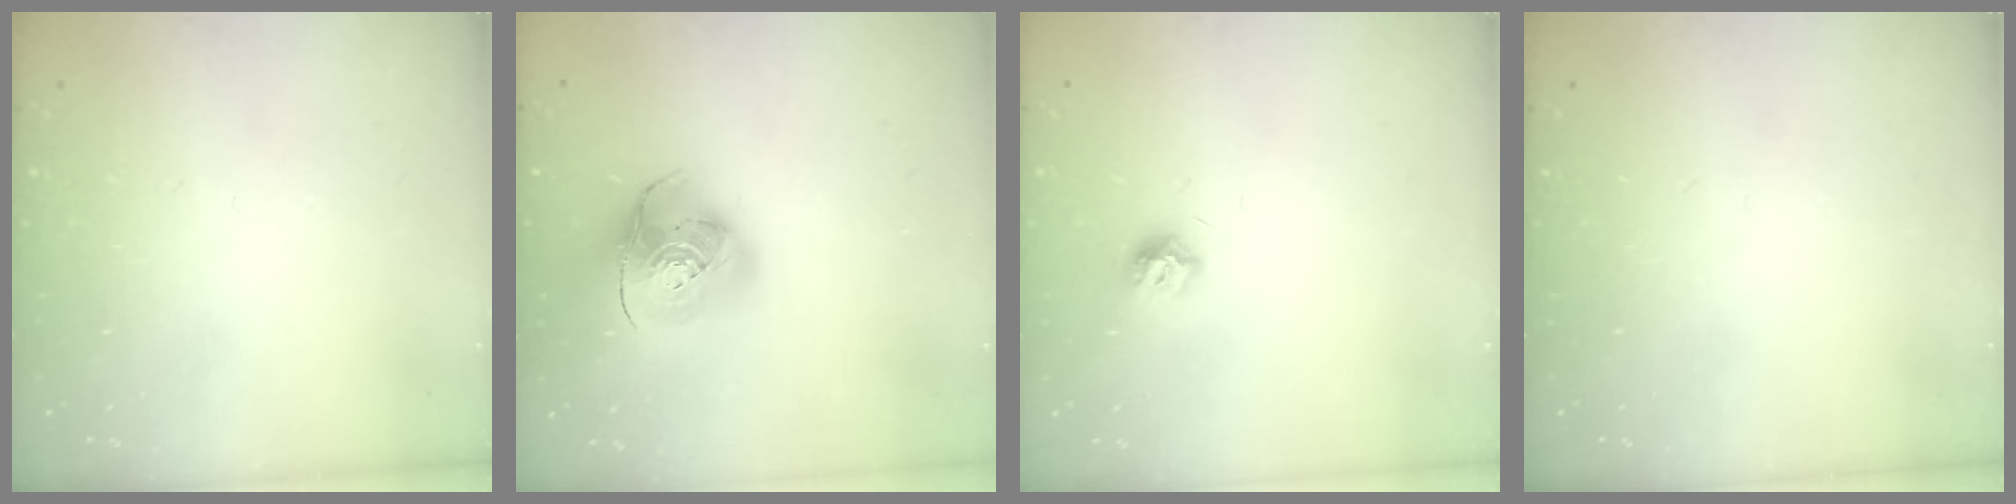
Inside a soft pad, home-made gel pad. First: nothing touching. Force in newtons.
{"total": 14.0, "press": 13.9, "slide": 1.8}
{"total": 7.4, "press": 7.4, "slide": 0.9}
{"total": 0.0}